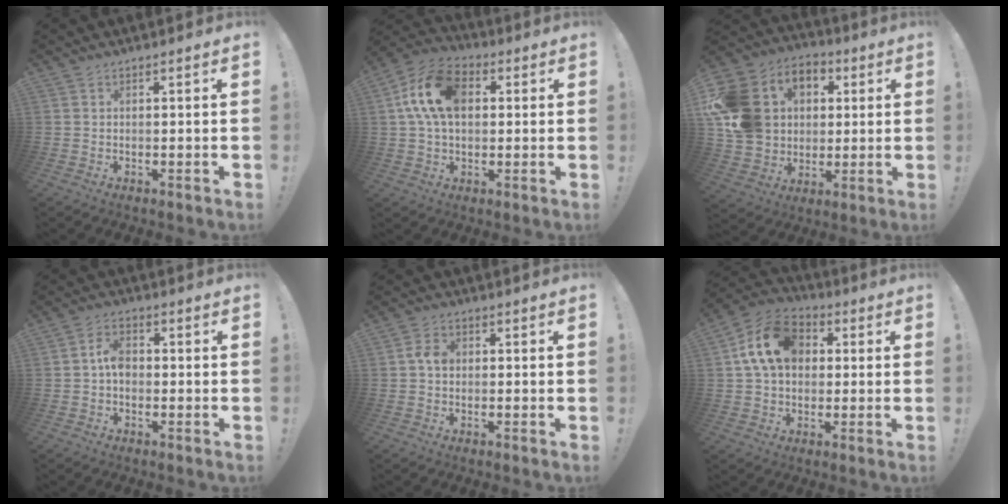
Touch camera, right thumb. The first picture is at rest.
{"total": 15.9, "force": [3.2, 10.5, 11.4], "torque": [-0.206, 0.013, 0.061]}
{"total": 18.7, "force": [2.9, 16.0, 9.3], "torque": [-0.165, -0.001, 0.078]}
{"total": 5.4, "force": [-0.4, 3.5, 4.1], "torque": [-0.073, 0.008, -0.008]}
{"total": 4.0, "force": [-0.2, 2.9, 2.8], "torque": [-0.052, 0.014, -0.003]}
{"total": 15.7, "force": [3.9, 11.7, 9.7], "torque": [-0.154, 0.009, 0.079]}